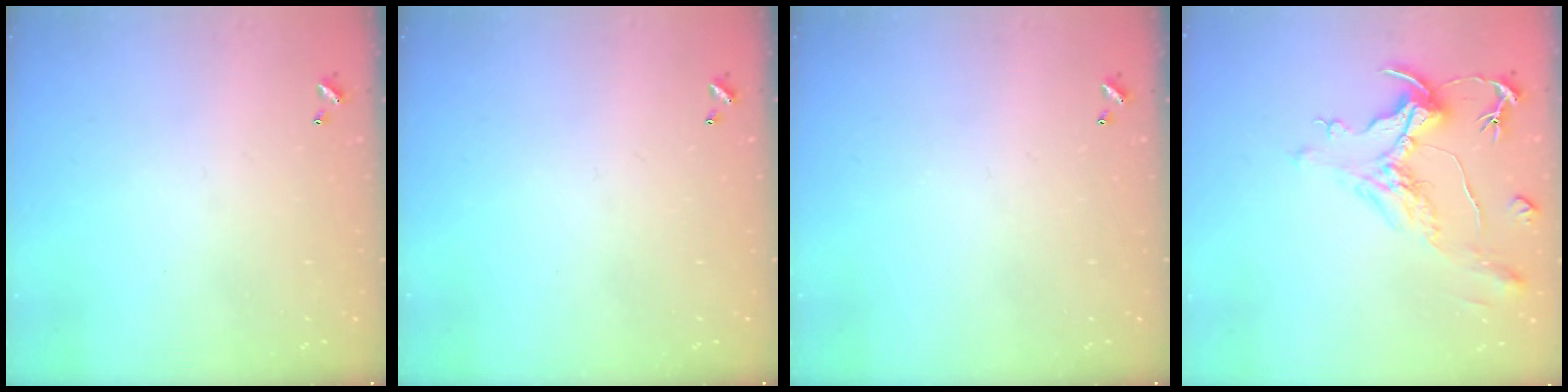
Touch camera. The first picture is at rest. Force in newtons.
{"total": 0.0}
{"total": 0.0}
{"total": 1.9, "press": 1.4, "slide": 1.2}